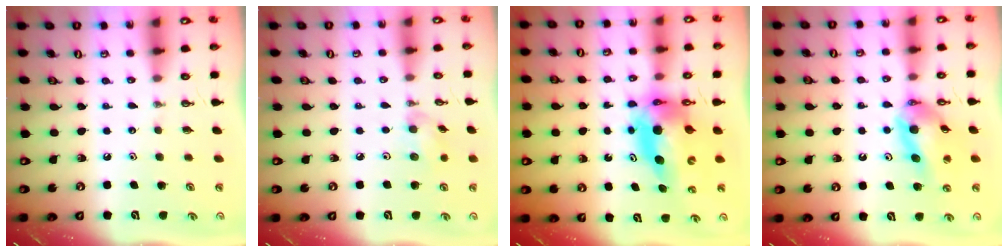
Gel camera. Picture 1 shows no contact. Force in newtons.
{"total": 5.5, "press": 5.4, "slide": 0.9}
{"total": 10.6, "press": 10.5, "slide": 1.0}
{"total": 12.2, "press": 12.1, "slide": 1.8}